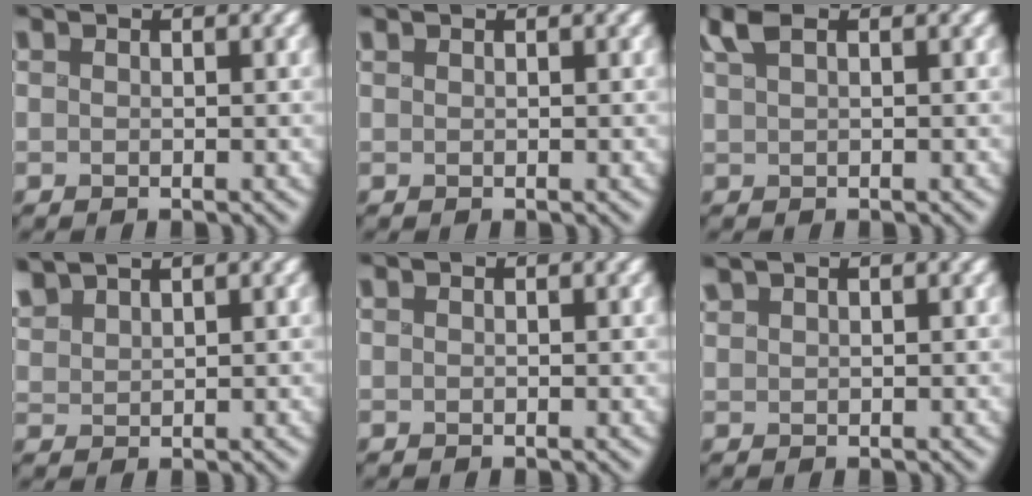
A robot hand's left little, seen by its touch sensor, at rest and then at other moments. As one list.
[{"total": 0.0}, {"total": 2.8, "force": [1.2, 1.3, 2.2], "torque": [-0.055, 0.014, 0.021]}, {"total": 2.7, "force": [2.1, 1.1, 1.3], "torque": [-0.039, 0.011, 0.043]}, {"total": 0.0}, {"total": 1.0, "force": [0.9, 0.2, 0.4], "torque": [-0.015, 0.009, 0.022]}]